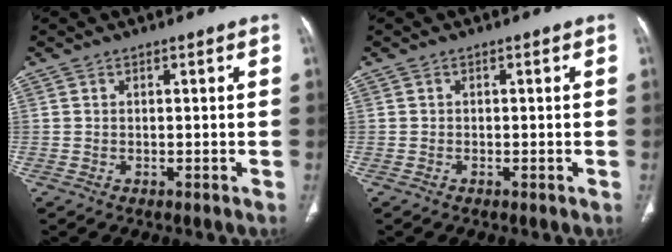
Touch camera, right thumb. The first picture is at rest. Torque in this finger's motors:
{"motor_torque": [-0.20, 0.12, 0.05, 0.50, -0.03]}